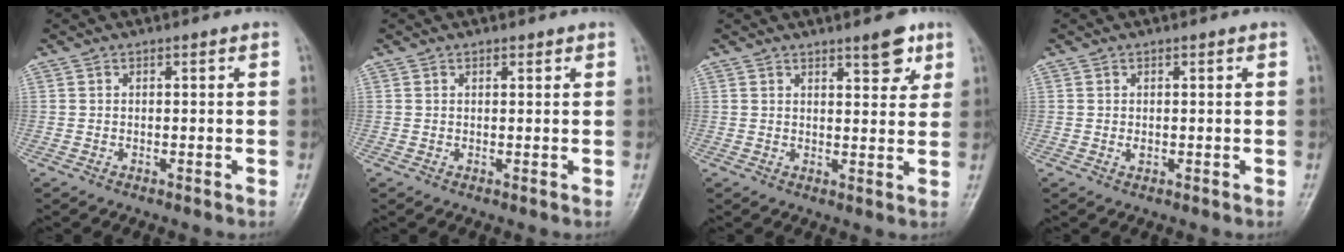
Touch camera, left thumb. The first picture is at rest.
{"total": 0.9, "force": [0.7, 0.4, 0.4], "torque": [-0.003, -0.005, 0.008]}
{"total": 5.4, "force": [3.5, 2.0, 3.6], "torque": [-0.031, -0.020, 0.044]}
{"total": 1.0, "force": [0.3, 0.6, 0.7], "torque": [-0.010, -0.003, 0.007]}